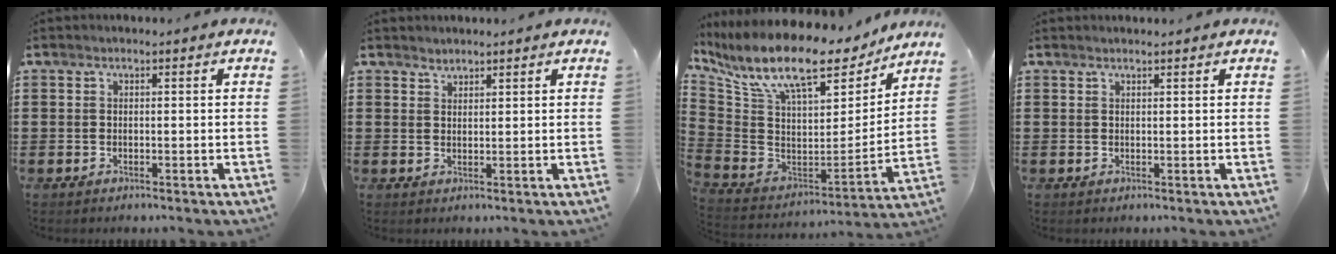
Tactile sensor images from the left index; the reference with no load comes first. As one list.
[{"total": 1.4, "force": [1.4, 0.3, -0.3], "torque": [0.003, 0.000, 0.027]}, {"total": 12.9, "force": [9.2, 4.2, 8.0], "torque": [-0.181, -0.056, 0.159]}, {"total": 0.6, "force": [0.6, 0.0, 0.1], "torque": [-0.003, -0.001, 0.012]}]